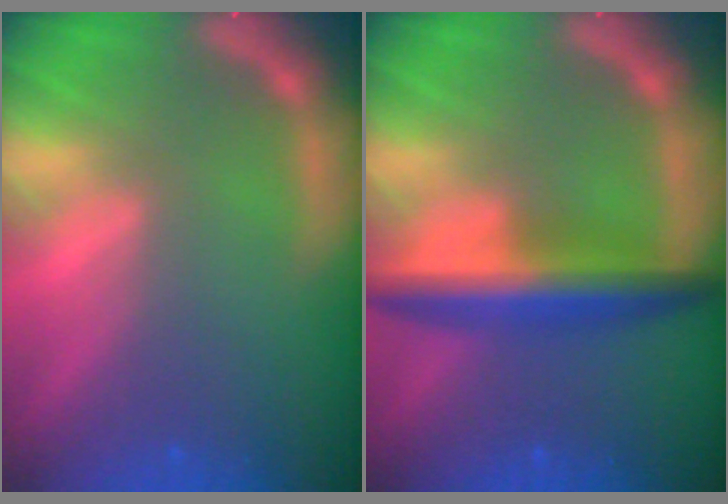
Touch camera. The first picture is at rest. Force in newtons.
{"total": 6.0}